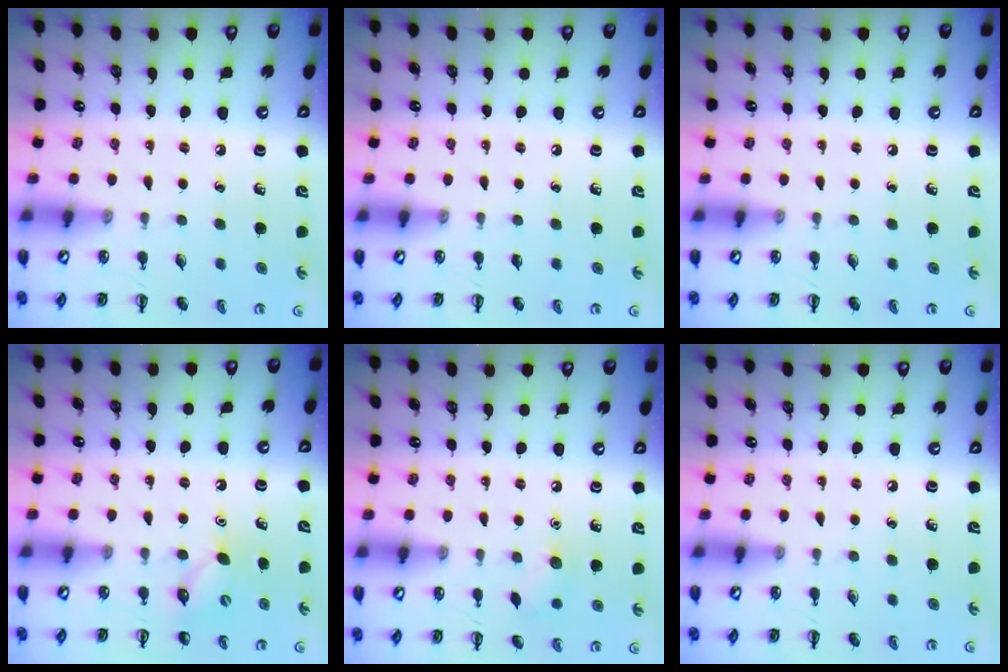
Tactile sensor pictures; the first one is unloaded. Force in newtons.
{"total": 0.0}
{"total": 0.0}
{"total": 4.4, "press": 4.2, "slide": 1.2}
{"total": 6.7, "press": 6.4, "slide": 1.8}
{"total": 0.0}